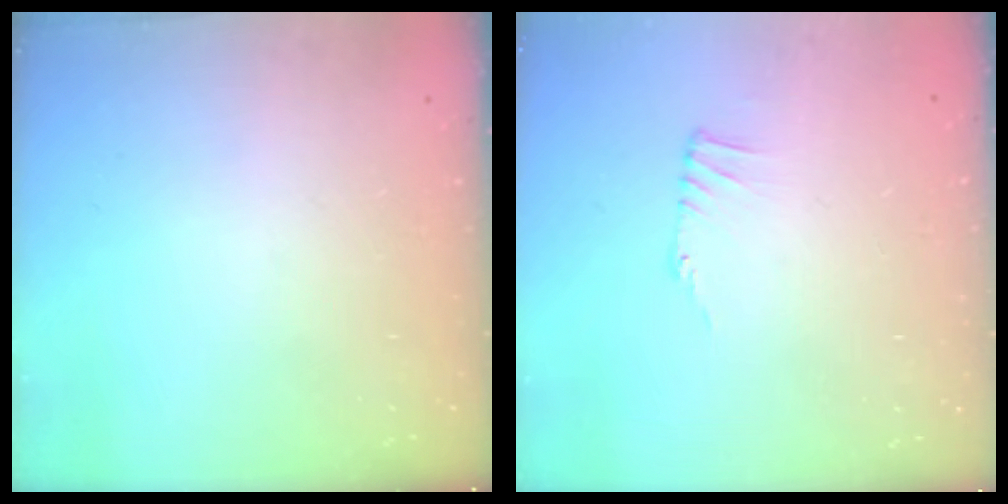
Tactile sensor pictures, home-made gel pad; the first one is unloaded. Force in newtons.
{"total": 1.3, "press": 1.2, "slide": 0.2}